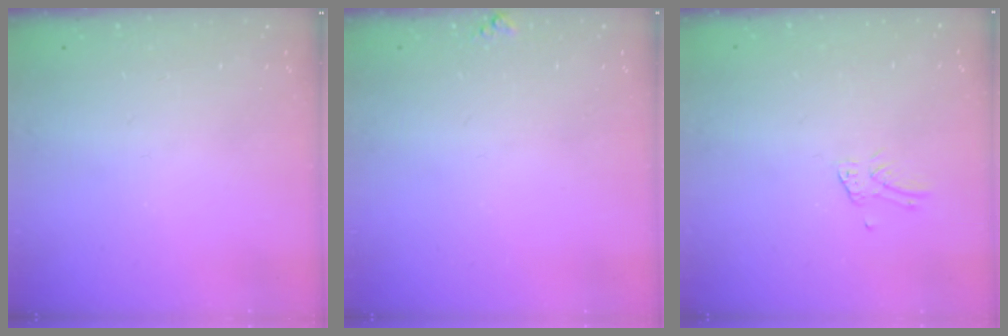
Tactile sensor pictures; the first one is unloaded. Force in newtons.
{"total": 3.8, "press": 3.8, "slide": 0.4}
{"total": 1.3, "press": 1.3, "slide": 0.1}